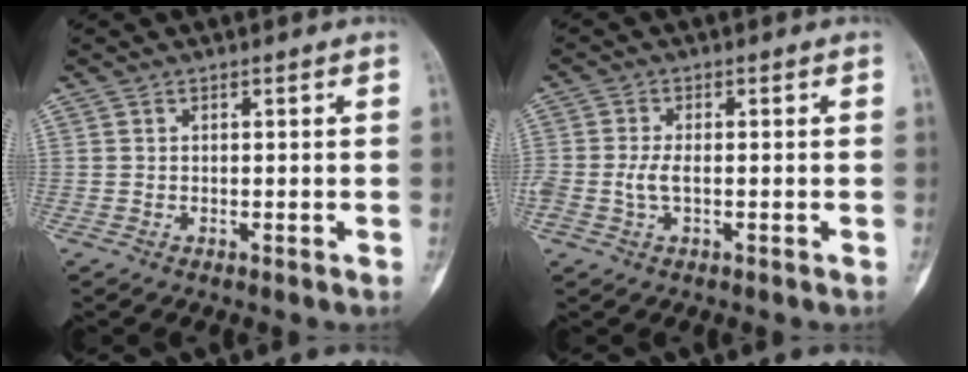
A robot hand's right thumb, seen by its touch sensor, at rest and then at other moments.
{"total": 3.1, "force": [-0.5, 1.5, 2.7], "torque": [-0.069, 0.005, -0.009]}